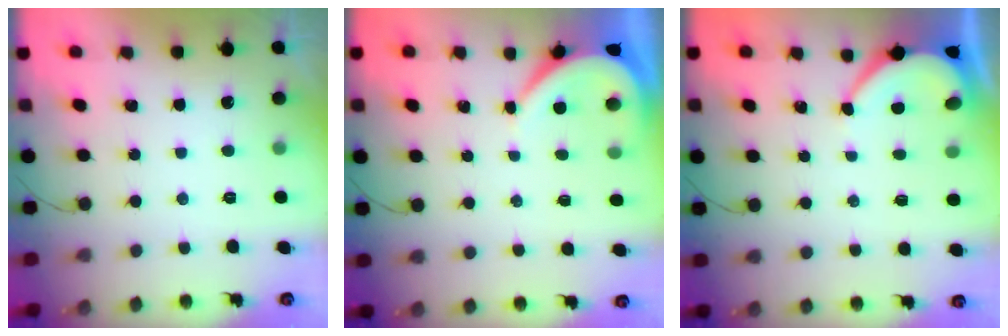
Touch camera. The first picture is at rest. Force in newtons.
{"total": 4.5, "press": 4.4, "slide": 0.2}
{"total": 4.5, "press": 4.5, "slide": 0.5}